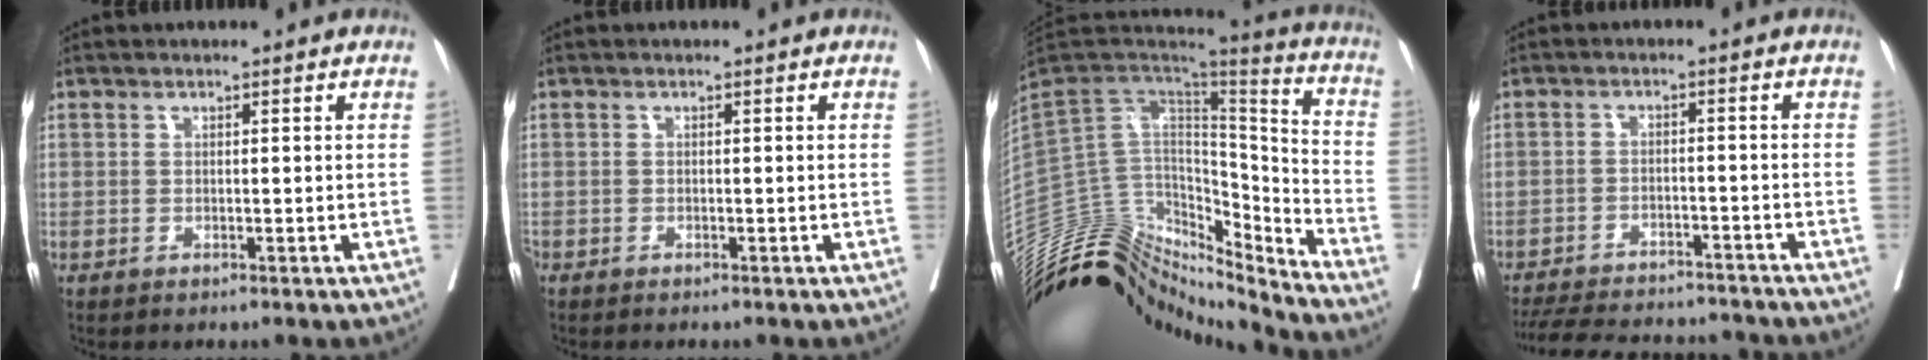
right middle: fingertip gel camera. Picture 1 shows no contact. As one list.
[{"total": 0.7, "force": [-0.6, -0.1, 0.2], "torque": [0.001, 0.001, -0.015]}, {"total": 20.3, "force": [-18.8, 6.5, 4.0], "torque": [-0.071, 0.104, -0.299]}, {"total": 16.3, "force": [-14.9, 3.9, 5.3], "torque": [-0.125, -0.008, -0.207]}]